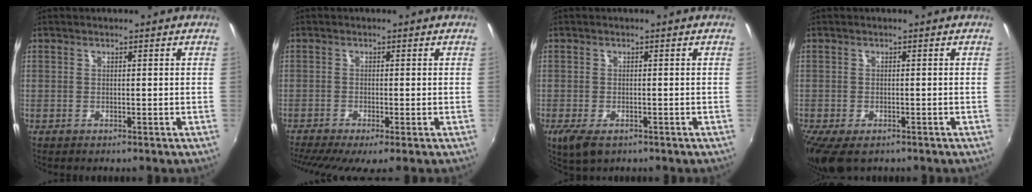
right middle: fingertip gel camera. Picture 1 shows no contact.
{"total": 7.0, "force": [-5.1, 0.4, 4.8], "torque": [-0.105, -0.039, -0.087]}
{"total": 5.0, "force": [-2.9, 2.3, 3.4], "torque": [-0.074, -0.020, -0.048]}
{"total": 7.1, "force": [-4.8, 3.1, 4.3], "torque": [-0.100, -0.034, -0.079]}